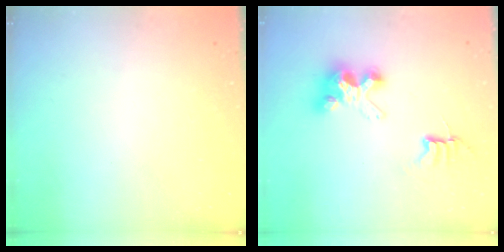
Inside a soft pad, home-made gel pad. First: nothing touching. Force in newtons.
{"total": 7.3, "press": 7.3, "slide": 0.6}